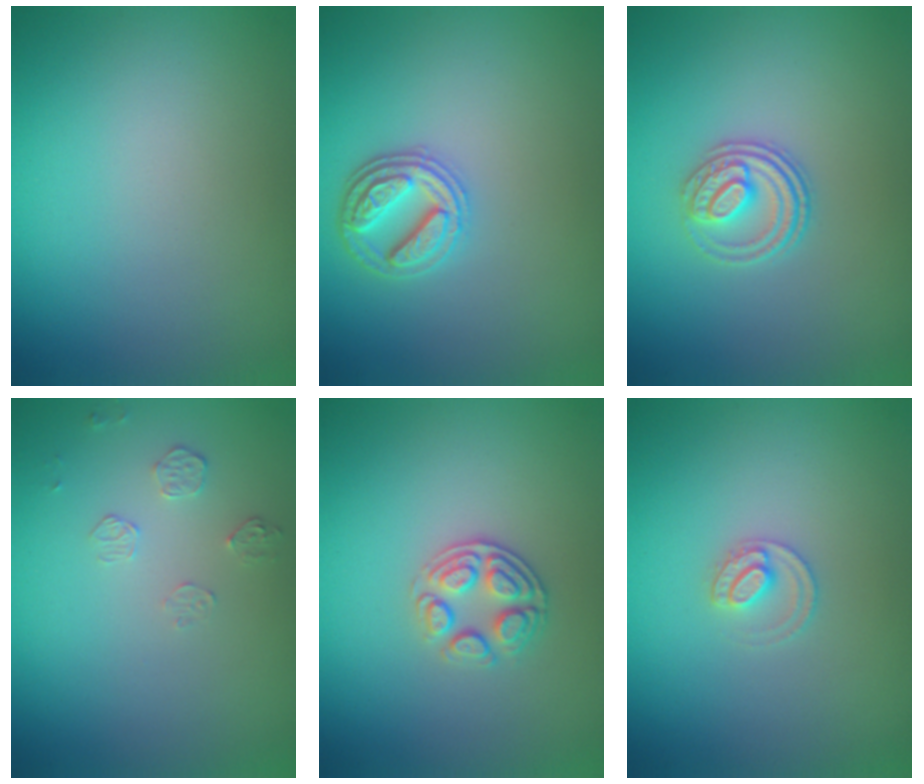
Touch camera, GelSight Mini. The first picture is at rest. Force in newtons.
{"total": 2.9, "press": 2.8, "slide": 0.8}
{"total": 3.1, "press": 2.7, "slide": 1.6}
{"total": 1.3, "press": 0.6, "slide": 1.1}
{"total": 2.6, "press": 2.4, "slide": 1.1}
{"total": 1.7, "press": 1.7, "slide": 0.1}